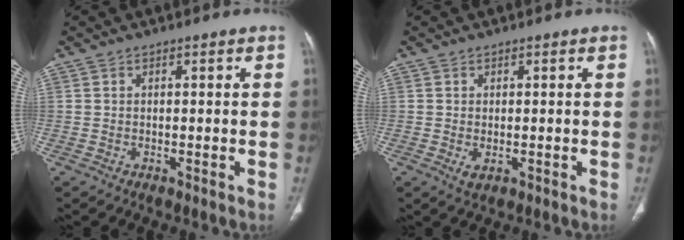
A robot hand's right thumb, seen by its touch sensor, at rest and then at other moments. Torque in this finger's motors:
{"motor_torque": [-0.48, 0.25, -0.21, -0.16, 0.07]}